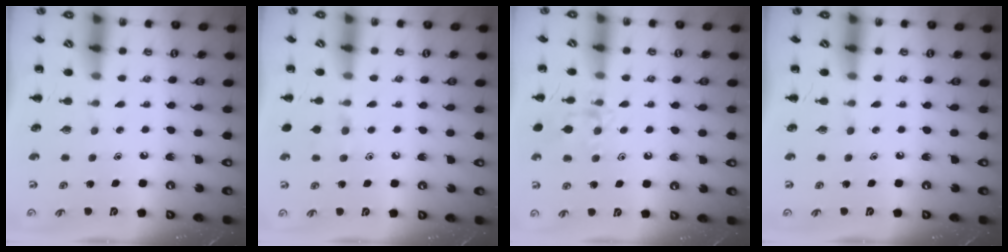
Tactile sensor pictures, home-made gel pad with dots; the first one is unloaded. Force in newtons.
{"total": 5.8, "press": 5.4, "slide": 2.2}
{"total": 10.9, "press": 10.9, "slide": 0.7}
{"total": 0.0}